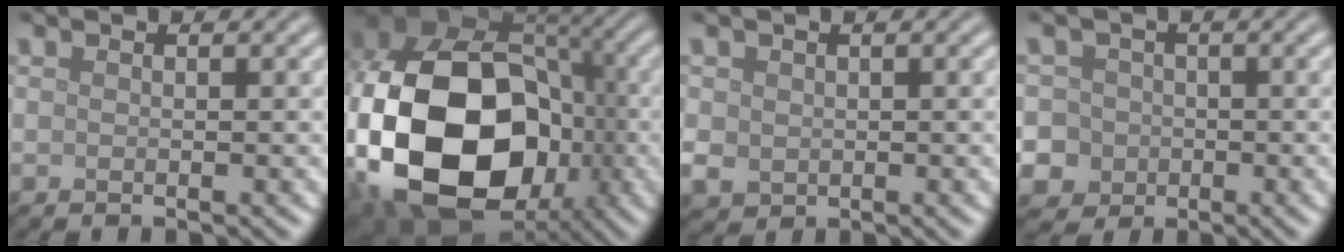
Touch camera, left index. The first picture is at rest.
{"total": 21.8, "force": [-4.6, 16.1, 14.0], "torque": [-0.313, -0.036, -0.069]}
{"total": 2.0, "force": [0.2, 1.8, 0.8], "torque": [-0.020, -0.004, 0.003]}
{"total": 8.4, "force": [-2.1, 7.9, 1.9], "torque": [-0.040, 0.003, -0.070]}